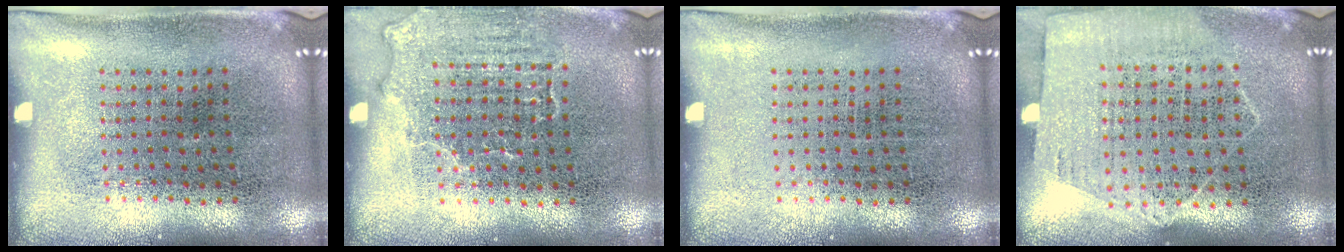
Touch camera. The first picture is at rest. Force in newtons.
{"total": 1.4, "press": 1.2, "slide": 0.6}
{"total": 0.0}
{"total": 1.2, "press": 1.1, "slide": 0.6}